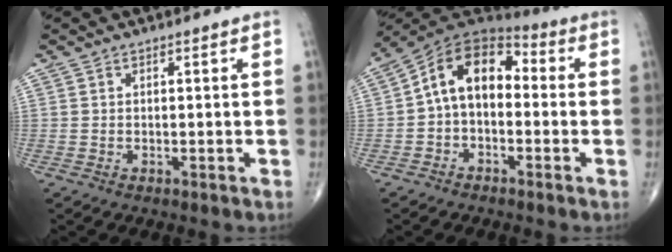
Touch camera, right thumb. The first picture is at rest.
{"total": 12.0, "force": [-0.2, 7.9, 9.0], "torque": [-0.123, 0.044, -0.021]}